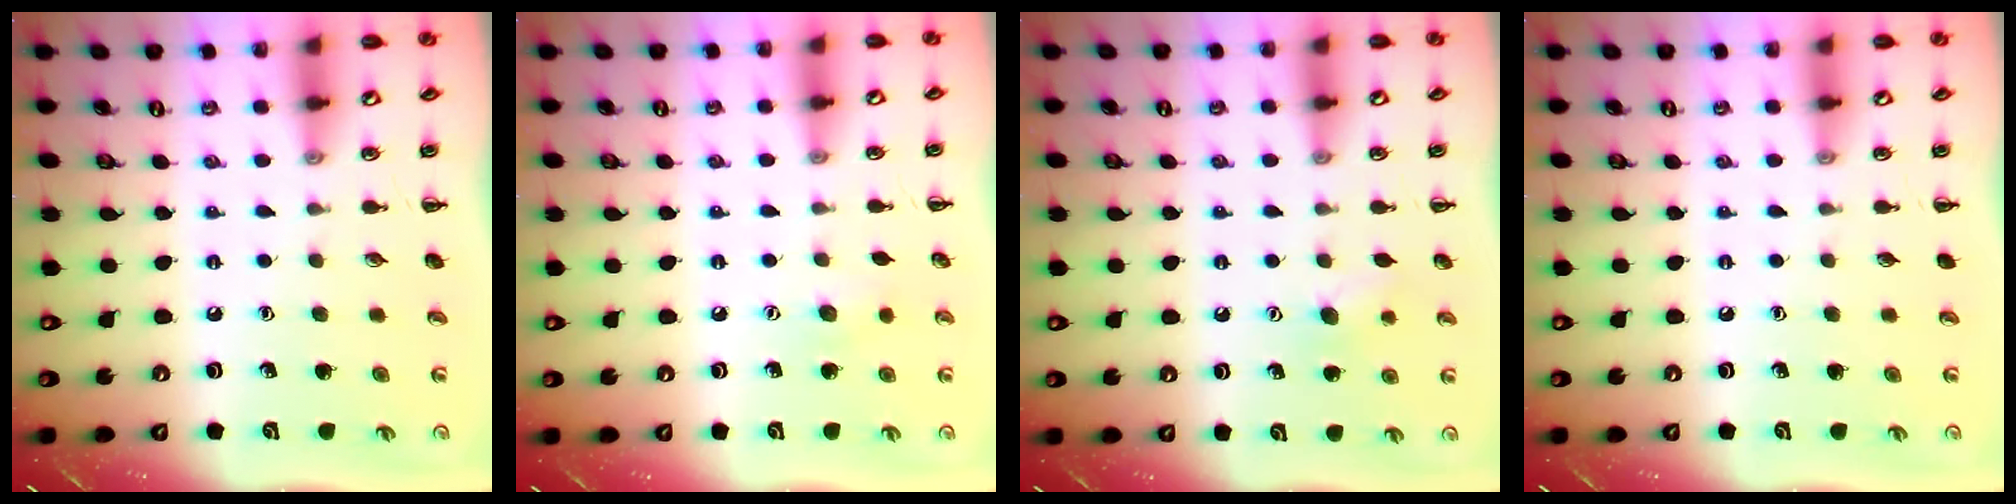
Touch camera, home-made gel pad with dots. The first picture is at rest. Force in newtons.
{"total": 5.7, "press": 5.6, "slide": 1.4}
{"total": 7.5, "press": 7.3, "slide": 1.6}
{"total": 0.0}